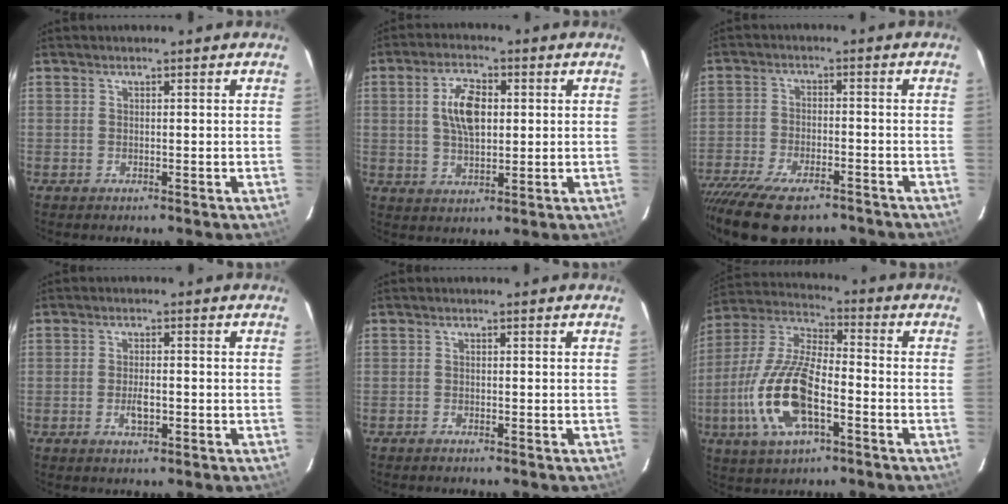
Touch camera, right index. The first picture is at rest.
{"total": 7.9, "force": [1.4, 4.0, 6.7], "torque": [-0.126, 0.010, 0.028]}
{"total": 18.6, "force": [-14.2, 6.7, 10.0], "torque": [-0.220, -0.048, -0.229]}
{"total": 3.3, "force": [-1.1, 1.3, 2.8], "torque": [-0.054, -0.001, -0.017]}
{"total": 0.6, "force": [-0.6, 0.1, 0.0], "torque": [-0.004, 0.003, -0.012]}
{"total": 17.1, "force": [-5.7, 6.7, 14.7], "torque": [-0.317, -0.008, -0.111]}